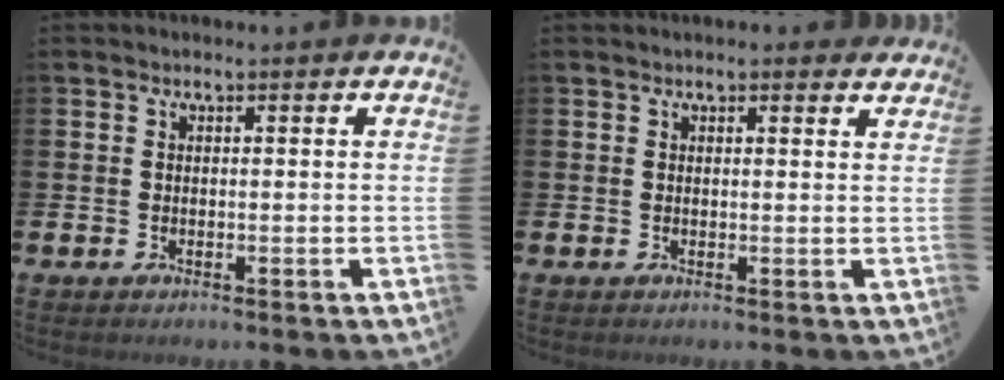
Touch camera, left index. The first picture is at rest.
{"total": 1.1, "force": [1.1, 0.2, 0.1], "torque": [-0.001, 0.001, 0.020]}